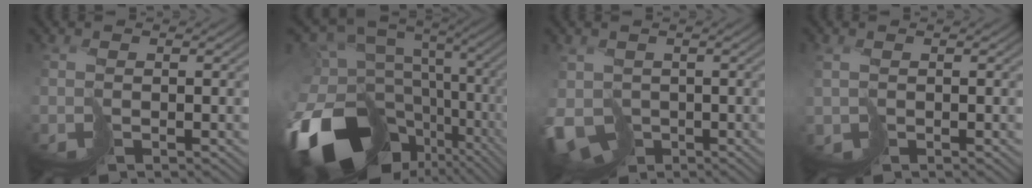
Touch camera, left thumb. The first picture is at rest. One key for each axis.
{"total": 17.6, "fx": -5.5, "fy": 11.8, "fz": 11.8, "tx": -0.264, "ty": -0.034, "tz": -0.049}
{"total": 5.4, "fx": -1.7, "fy": 4.3, "fz": 2.9, "tx": -0.063, "ty": -0.025, "tz": -0.025}
{"total": 1.2, "fx": 0.3, "fy": 1.0, "fz": 0.7, "tx": -0.016, "ty": -0.003, "tz": 0.003}